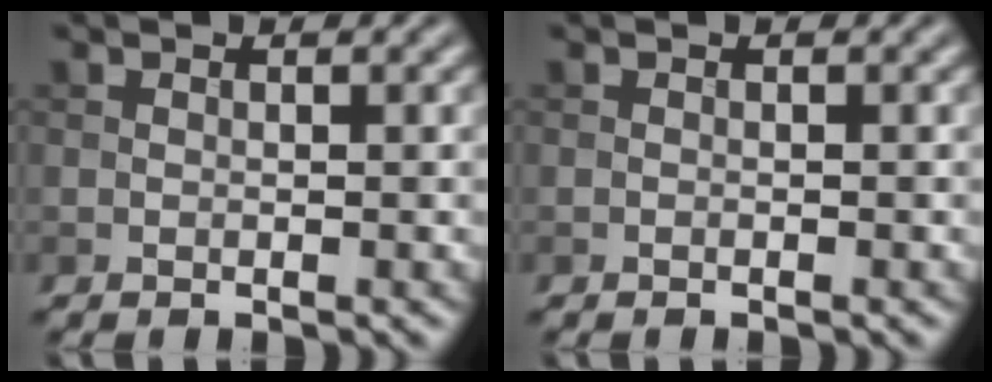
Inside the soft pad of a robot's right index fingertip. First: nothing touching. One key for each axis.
{"total": 0.0}